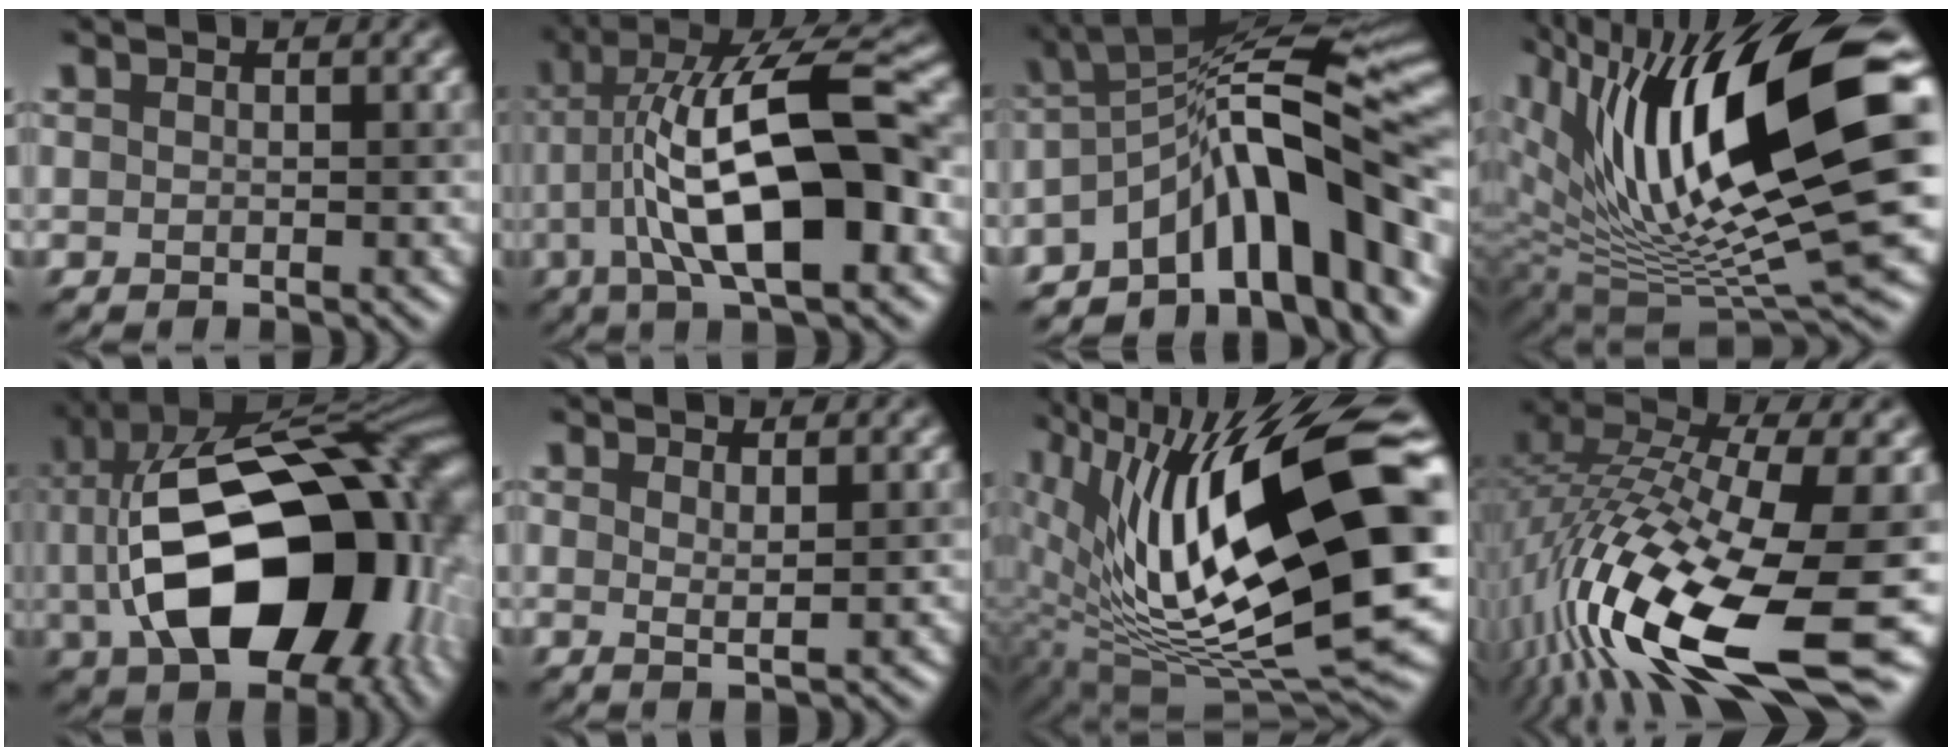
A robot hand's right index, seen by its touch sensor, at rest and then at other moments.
{"total": 13.6, "force": [-1.3, 4.1, 12.8], "torque": [-0.211, 0.022, -0.029]}
{"total": 13.9, "force": [-5.3, 4.9, 11.9], "torque": [-0.154, 0.023, -0.093]}
{"total": 16.5, "force": [5.9, 5.2, 14.5], "torque": [-0.248, -0.007, 0.107]}
{"total": 19.8, "force": [-1.5, 11.9, 15.8], "torque": [-0.275, -0.016, -0.007]}
{"total": 1.4, "force": [0.8, 0.3, 1.1], "torque": [-0.017, -0.005, 0.012]}
{"total": 18.8, "force": [4.1, 7.0, 17.0], "torque": [-0.296, 0.008, 0.077]}
{"total": 18.0, "force": [-5.7, 5.9, 16.0], "torque": [-0.331, -0.002, -0.102]}